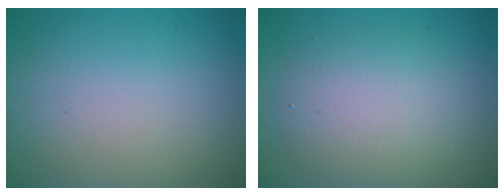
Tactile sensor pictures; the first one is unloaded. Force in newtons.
{"total": 4.9, "press": 4.9, "slide": 0.4}